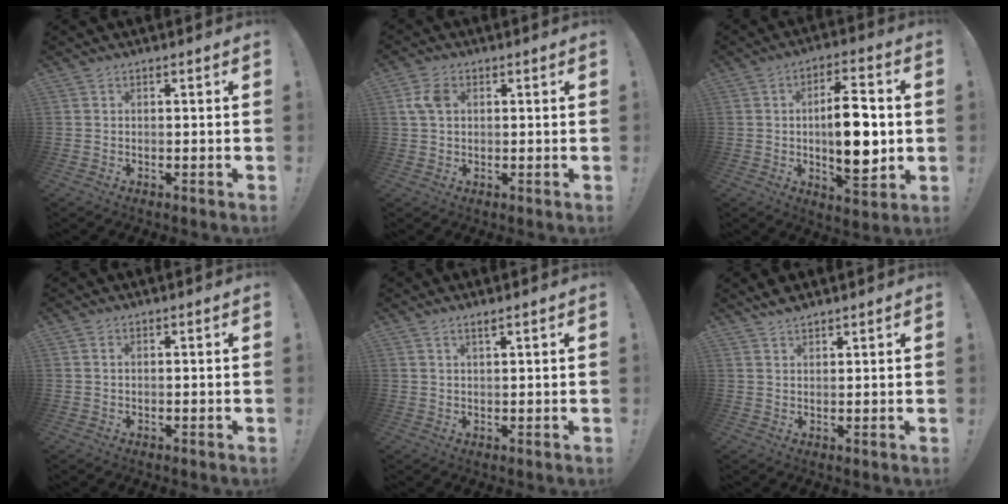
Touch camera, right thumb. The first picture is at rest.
{"total": 5.6, "force": [1.3, 3.9, 3.8], "torque": [-0.073, 0.007, 0.027]}
{"total": 15.2, "force": [-0.3, 6.2, 13.9], "torque": [-0.225, -0.001, -0.015]}
{"total": 0.6, "force": [0.4, 0.2, 0.4], "torque": [-0.010, 0.001, 0.007]}
{"total": 2.0, "force": [1.3, 0.0, 1.5], "torque": [-0.022, -0.004, 0.022]}
{"total": 3.5, "force": [3.2, 1.0, 1.0], "torque": [-0.015, -0.018, 0.060]}